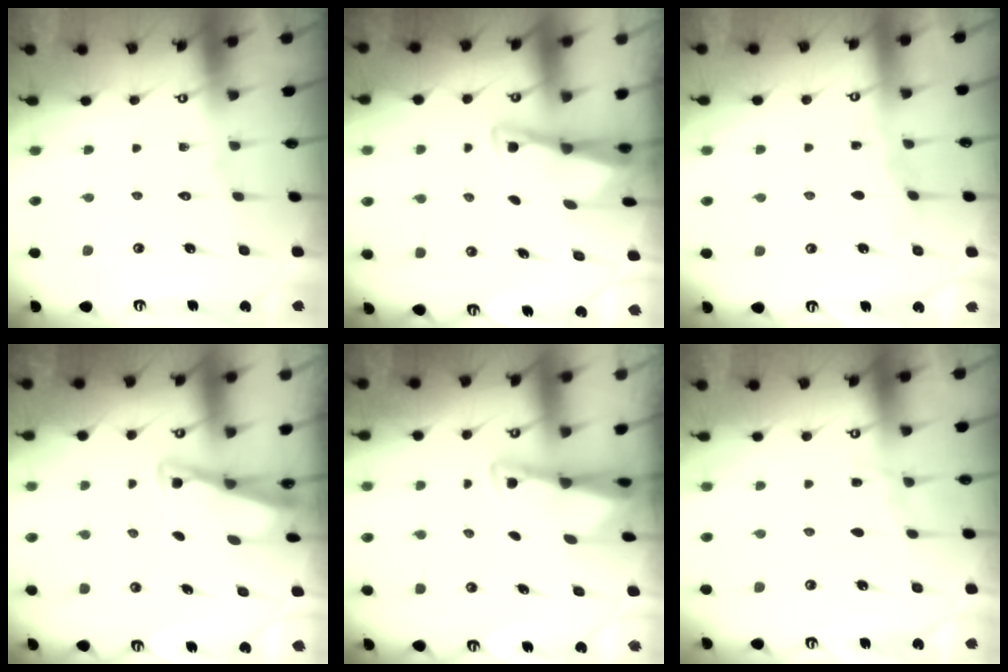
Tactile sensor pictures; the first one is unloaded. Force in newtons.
{"total": 2.9, "press": 2.9, "slide": 0.4}
{"total": 2.5, "press": 2.5, "slide": 0.3}
{"total": 2.8, "press": 2.8, "slide": 0.3}
{"total": 2.5, "press": 2.5, "slide": 0.2}
{"total": 4.0, "press": 4.0, "slide": 0.5}